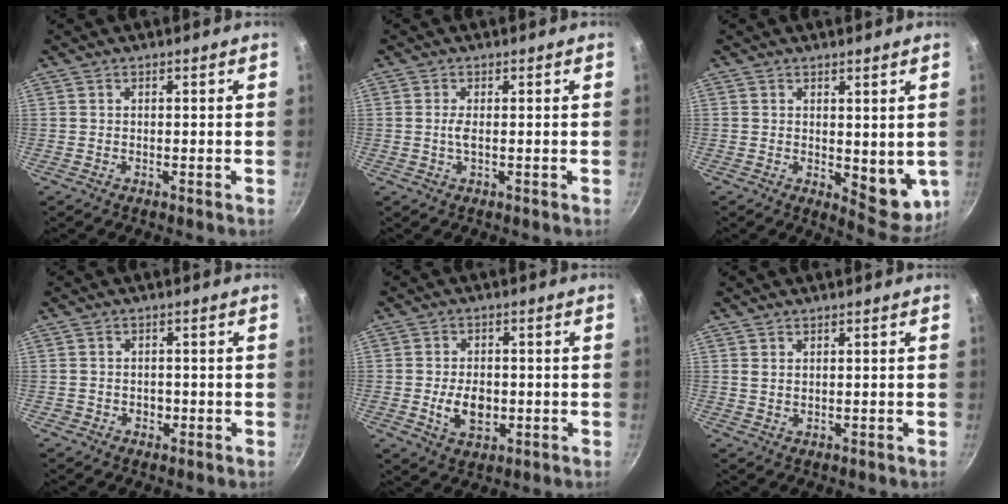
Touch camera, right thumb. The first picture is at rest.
{"total": 1.6, "force": [0.0, 0.4, 1.6], "torque": [-0.036, 0.000, -0.001]}
{"total": 7.9, "force": [0.8, 4.2, 6.6], "torque": [-0.062, -0.021, 0.019]}
{"total": 2.0, "force": [-0.6, 1.7, 0.7], "torque": [-0.002, 0.008, -0.005]}
{"total": 7.8, "force": [-1.3, 5.4, 5.5], "torque": [-0.072, 0.002, -0.016]}
{"total": 1.2, "force": [0.9, 0.5, 0.6], "torque": [-0.009, -0.009, 0.015]}